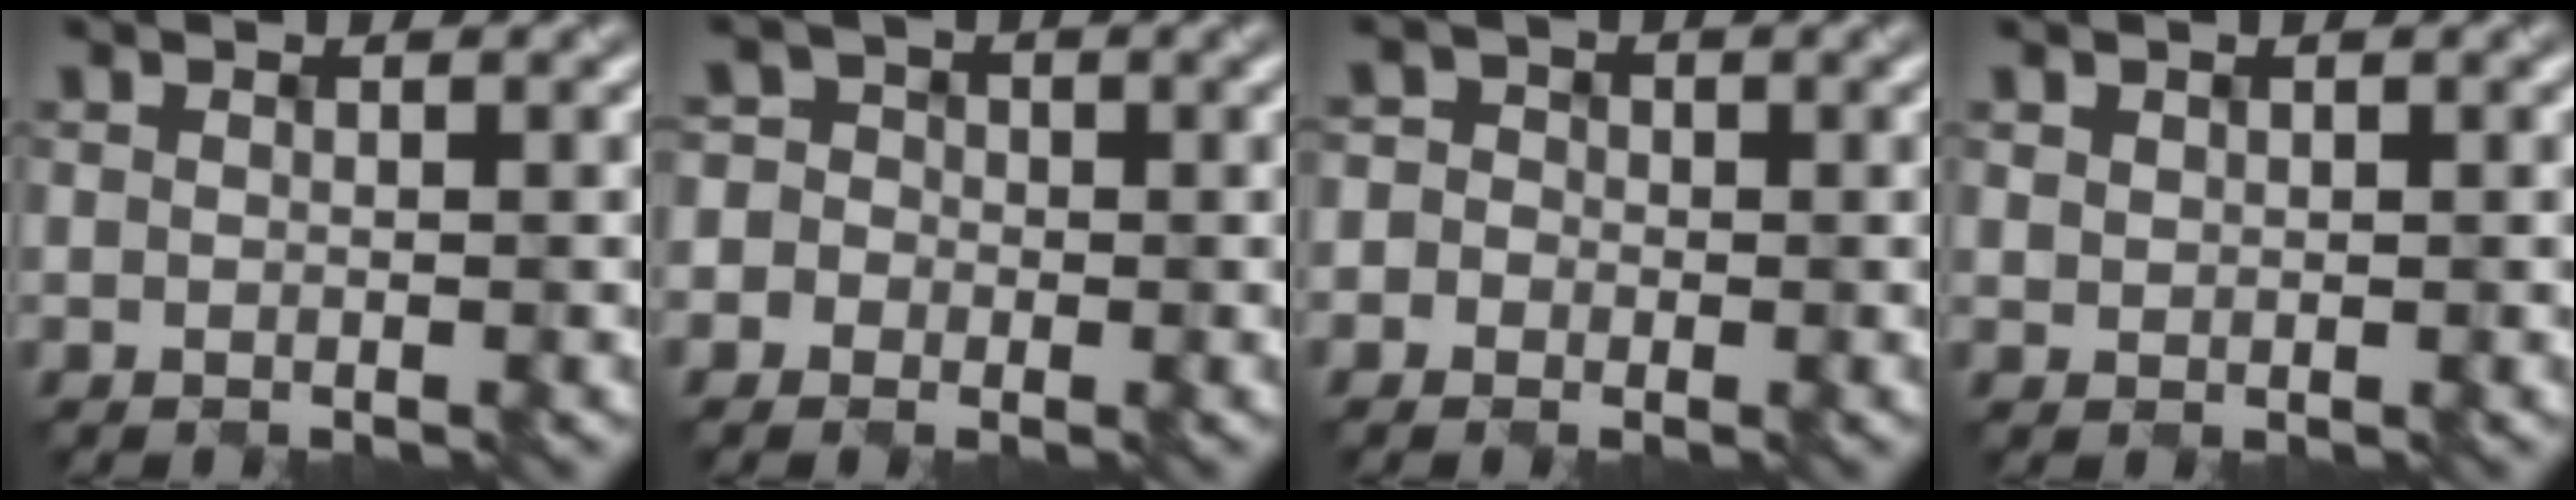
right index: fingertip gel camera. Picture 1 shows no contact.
{"total": 3.7, "force": [-0.2, 3.7, 0.5], "torque": [0.026, 0.029, -0.034]}
{"total": 2.8, "force": [-0.1, 2.7, 0.5], "torque": [0.017, 0.013, -0.026]}
{"total": 0.7, "force": [0.4, 0.5, 0.0], "torque": [-0.003, -0.001, 0.012]}